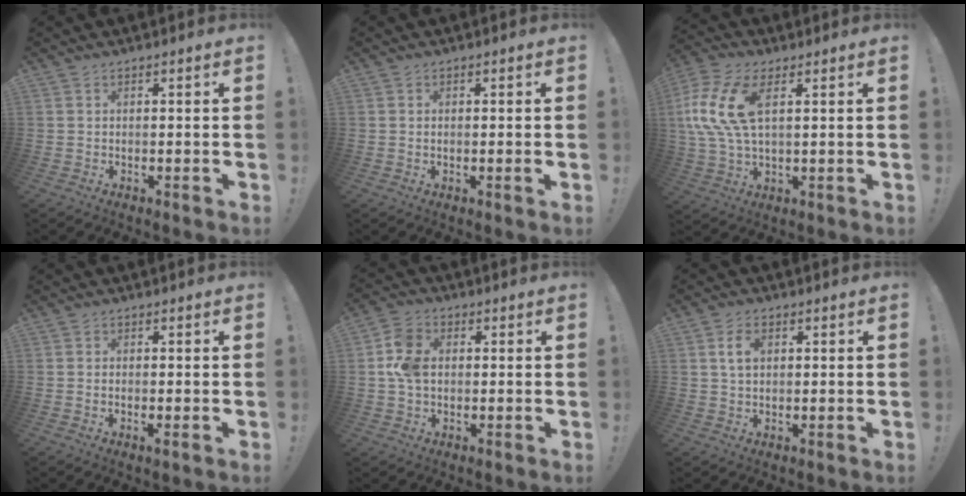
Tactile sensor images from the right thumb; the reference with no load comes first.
{"total": 1.2, "force": [-0.2, 0.0, 1.2], "torque": [-0.028, 0.003, -0.002]}
{"total": 15.1, "force": [4.2, 8.1, 12.0], "torque": [-0.259, -0.006, 0.078]}
{"total": 1.5, "force": [-0.4, 0.2, 1.4], "torque": [-0.024, 0.000, -0.006]}
{"total": 9.2, "force": [0.8, 6.8, 6.1], "torque": [-0.118, 0.014, 0.017]}
{"total": 5.0, "force": [1.5, 2.9, 3.8], "torque": [-0.062, 0.002, 0.025]}